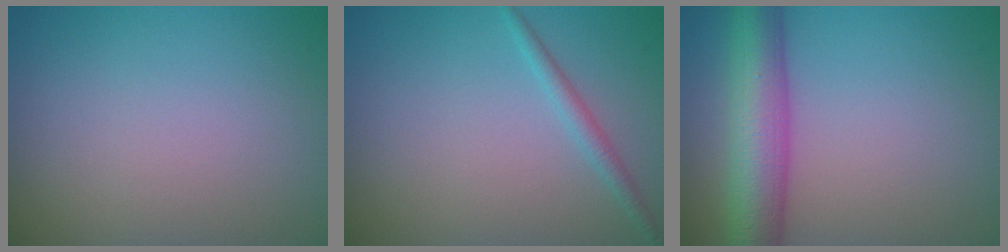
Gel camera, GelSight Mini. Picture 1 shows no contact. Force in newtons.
{"total": 1.4, "press": 1.4, "slide": 0.0}
{"total": 7.3, "press": 7.3, "slide": 0.2}